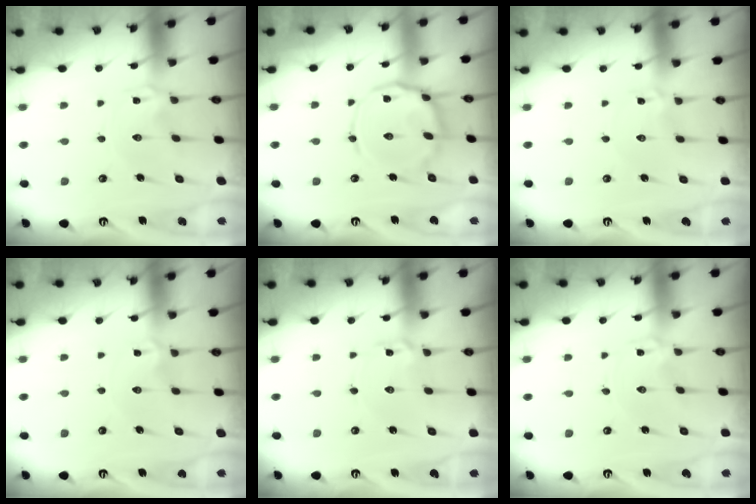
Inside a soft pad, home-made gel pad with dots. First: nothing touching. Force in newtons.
{"total": 13.6, "press": 13.5, "slide": 1.1}
{"total": 1.4, "press": 1.4, "slide": 0.1}
{"total": 0.8, "press": 0.8, "slide": 0.0}
{"total": 1.2, "press": 1.2, "slide": 0.1}
{"total": 0.0}